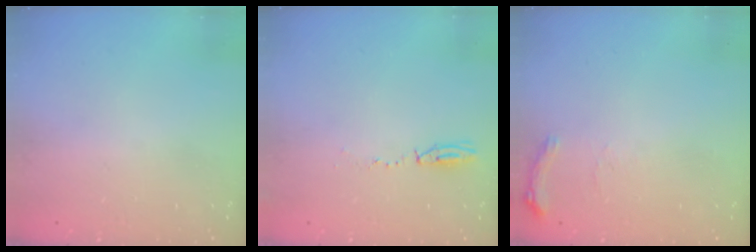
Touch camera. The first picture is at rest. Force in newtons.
{"total": 3.6, "press": 3.5, "slide": 0.8}
{"total": 5.1, "press": 5.1, "slide": 0.7}